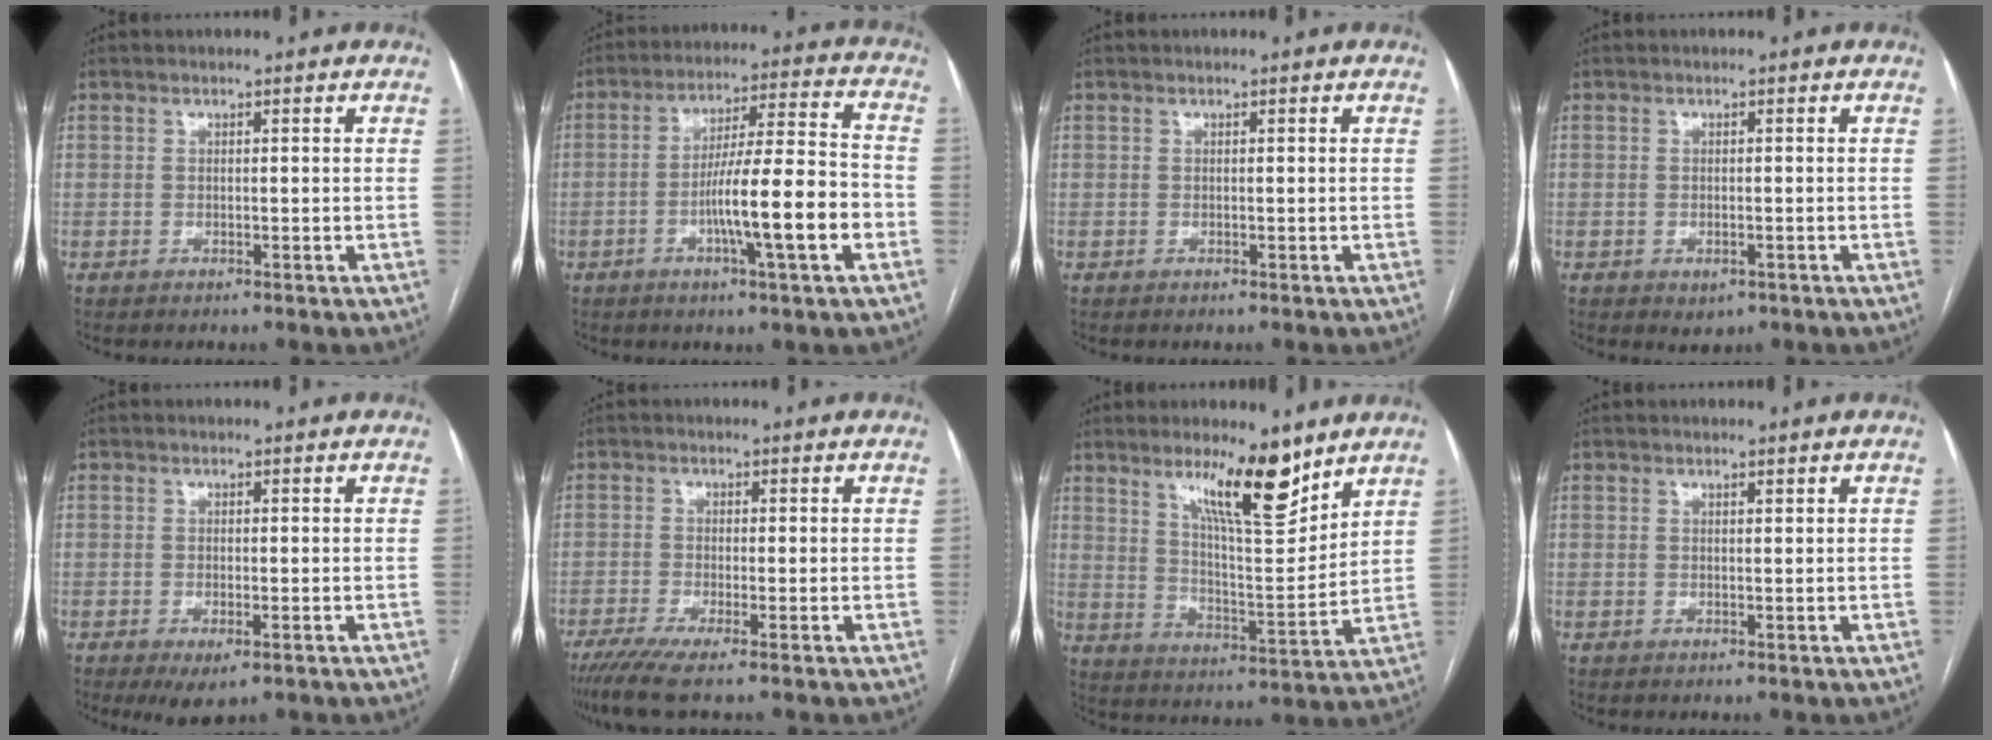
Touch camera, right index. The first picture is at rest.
{"total": 13.5, "force": [-4.1, 0.4, 12.8], "torque": [-0.212, 0.006, -0.067]}
{"total": 0.0}
{"total": 2.0, "force": [-0.9, 1.2, 1.3], "torque": [-0.014, -0.001, -0.002]}
{"total": 3.5, "force": [-1.7, 1.1, 2.9], "torque": [-0.043, -0.007, -0.018]}
{"total": 5.1, "force": [-3.6, -0.1, 3.6], "torque": [-0.063, -0.014, -0.068]}
{"total": 12.4, "force": [8.6, 1.9, 8.7], "torque": [-0.142, -0.011, 0.148]}
{"total": 0.5, "force": [0.4, 0.0, 0.3], "torque": [-0.009, -0.002, 0.008]}